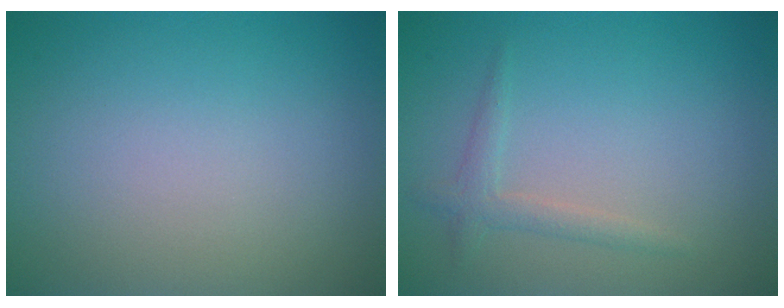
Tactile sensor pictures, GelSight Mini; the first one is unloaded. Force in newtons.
{"total": 1.5, "press": 1.5, "slide": 0.0}